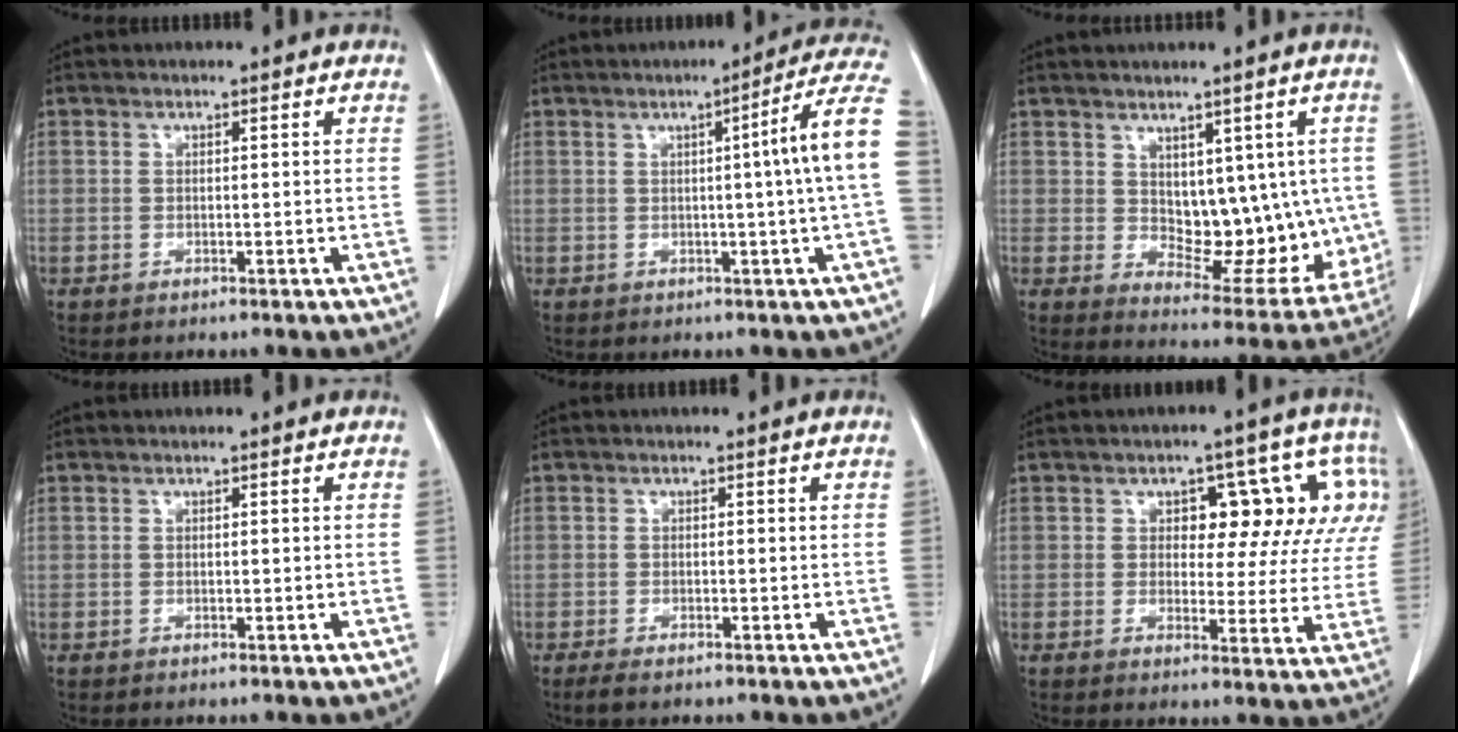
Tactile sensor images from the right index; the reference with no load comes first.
{"total": 9.4, "force": [0.4, -2.0, 9.2], "torque": [-0.106, 0.008, -0.001]}
{"total": 12.6, "force": [1.6, 6.9, 10.5], "torque": [-0.118, 0.001, 0.045]}
{"total": 0.0}
{"total": 2.0, "force": [-1.5, 0.6, 1.2], "torque": [-0.026, -0.005, -0.023]}
{"total": 12.5, "force": [3.6, 6.4, 10.1], "torque": [-0.103, 0.033, 0.043]}